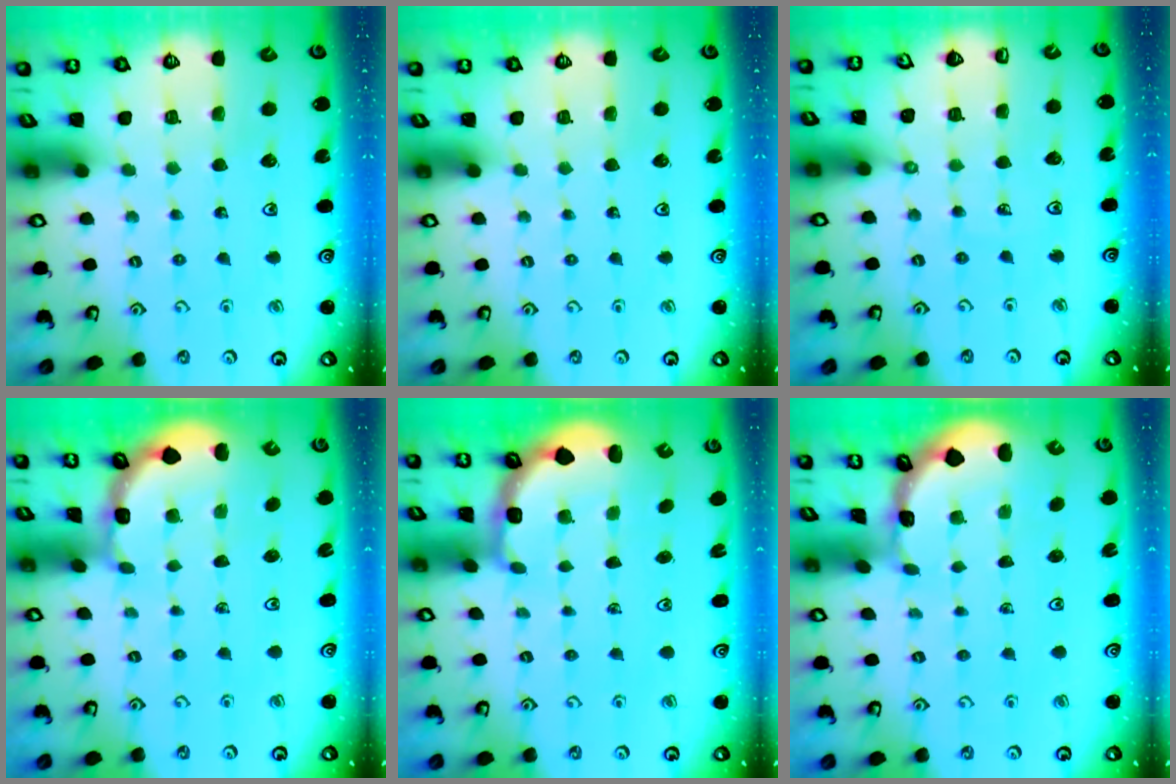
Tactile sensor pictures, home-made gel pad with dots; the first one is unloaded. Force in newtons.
{"total": 0.0}
{"total": 6.2, "press": 5.9, "slide": 1.7}
{"total": 2.1, "press": 2.1, "slide": 0.1}
{"total": 3.0, "press": 2.0, "slide": 2.2}
{"total": 0.7, "press": 0.7, "slide": 0.1}